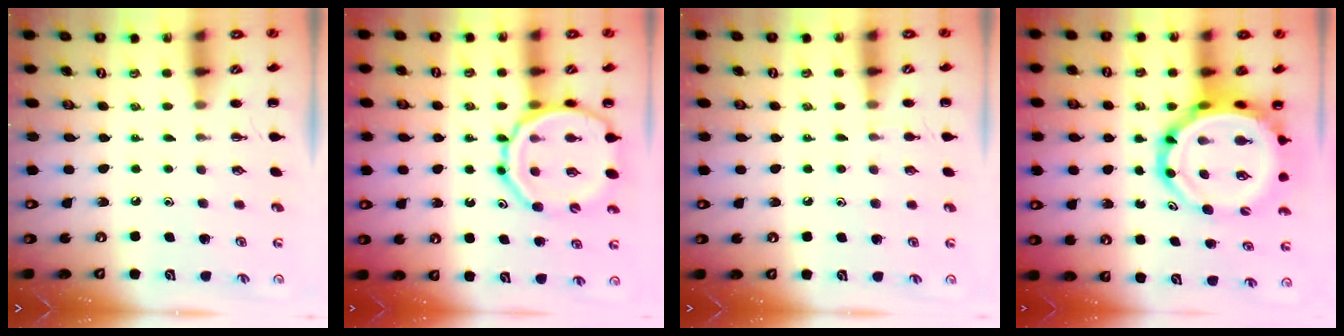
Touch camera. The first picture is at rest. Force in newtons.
{"total": 15.5, "press": 15.2, "slide": 2.9}
{"total": 6.0, "press": 5.8, "slide": 1.6}
{"total": 11.0, "press": 10.6, "slide": 3.0}